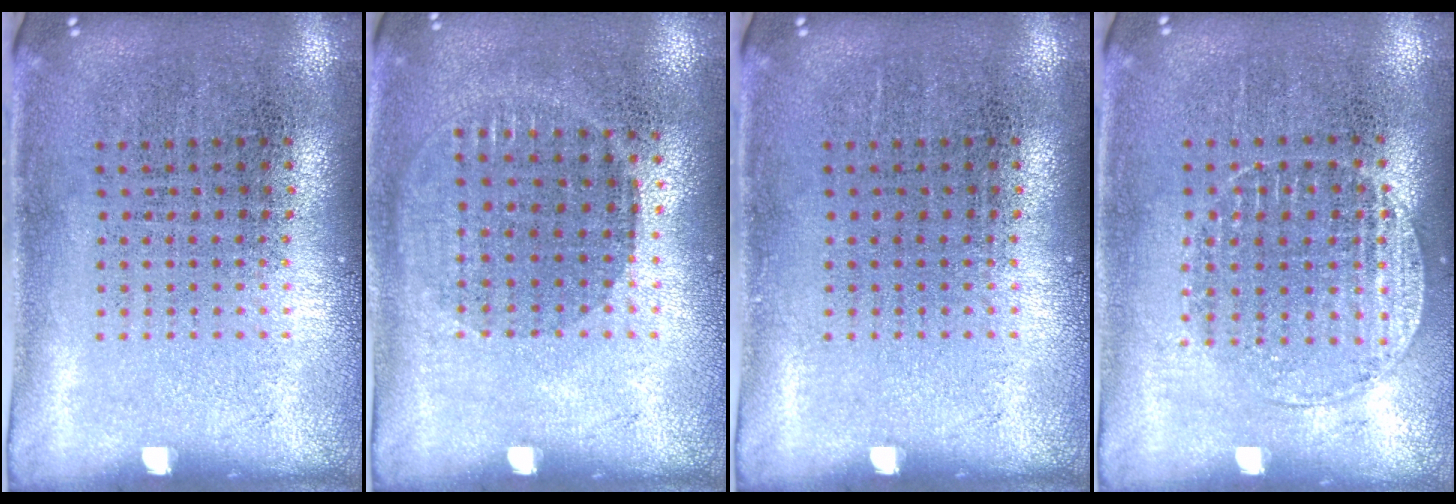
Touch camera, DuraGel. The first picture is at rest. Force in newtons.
{"total": 0.9, "press": 0.8, "slide": 0.4}
{"total": 0.0}
{"total": 1.3, "press": 1.1, "slide": 0.6}